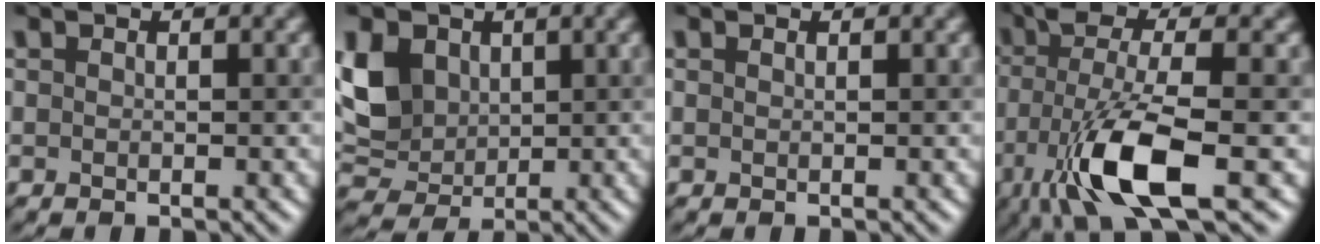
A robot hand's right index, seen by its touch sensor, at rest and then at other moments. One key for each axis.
{"total": 5.5, "fx": 1.4, "fy": 4.4, "fz": 3.0, "tx": -0.071, "ty": 0.002, "tz": 0.025}
{"total": 0.0}
{"total": 9.5, "fx": -3.7, "fy": 2.5, "fz": 8.4, "tx": -0.170, "ty": -0.002, "tz": -0.074}